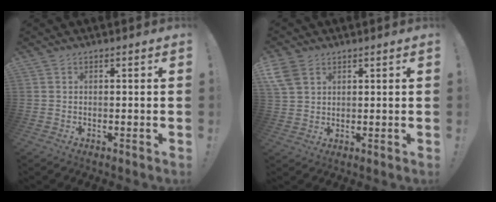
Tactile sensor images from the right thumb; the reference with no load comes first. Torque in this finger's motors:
{"motor_torque": [0.13, 0.23, 0.37, 0.14, 0.08]}